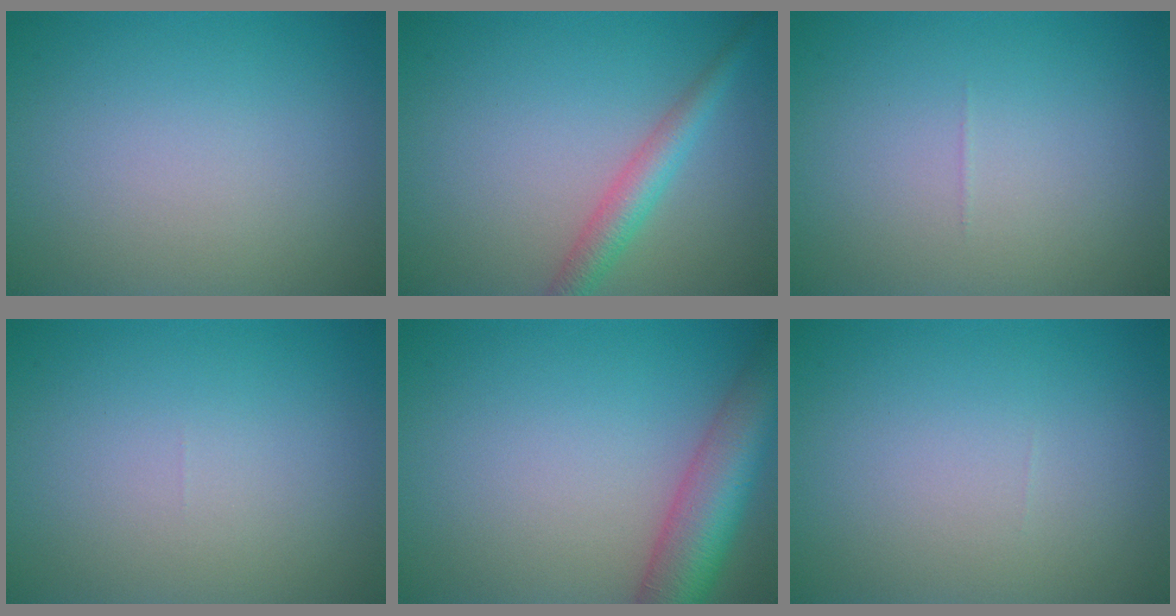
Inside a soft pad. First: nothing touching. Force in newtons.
{"total": 2.9, "press": 2.9, "slide": 0.1}
{"total": 0.0}
{"total": 0.0}
{"total": 7.4, "press": 7.4, "slide": 0.5}
{"total": 0.0}